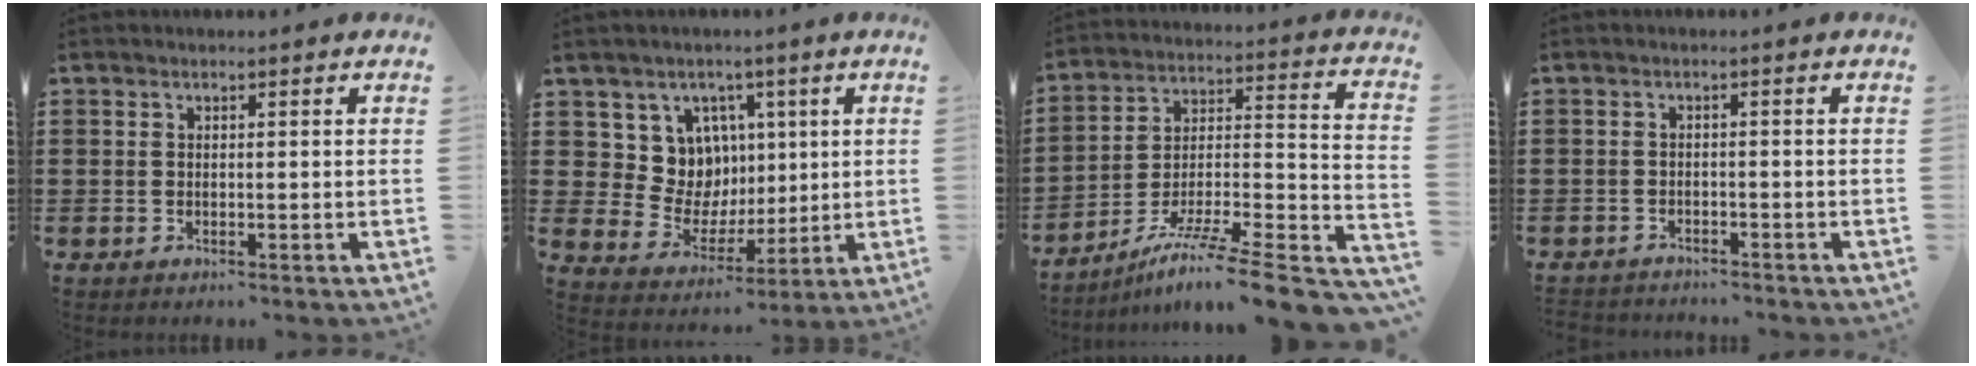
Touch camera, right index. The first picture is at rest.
{"total": 9.1, "force": [2.8, 8.5, 1.8], "torque": [-0.062, -0.026, 0.058]}
{"total": 9.6, "force": [-7.1, -0.1, 6.4], "torque": [-0.097, -0.005, -0.139]}
{"total": 1.7, "force": [-1.6, 0.3, -0.1], "torque": [-0.003, 0.002, -0.037]}